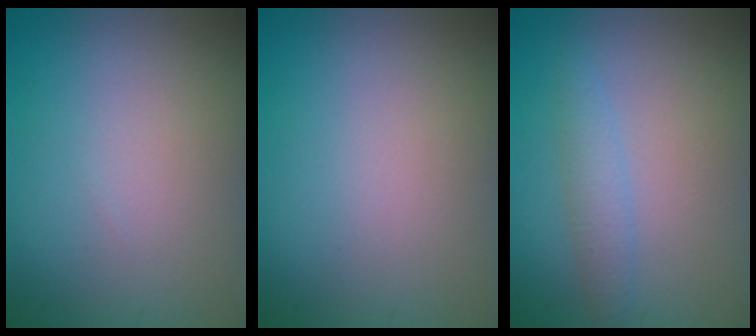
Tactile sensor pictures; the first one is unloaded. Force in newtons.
{"total": 0.0}
{"total": 2.0, "press": 2.0, "slide": 0.2}